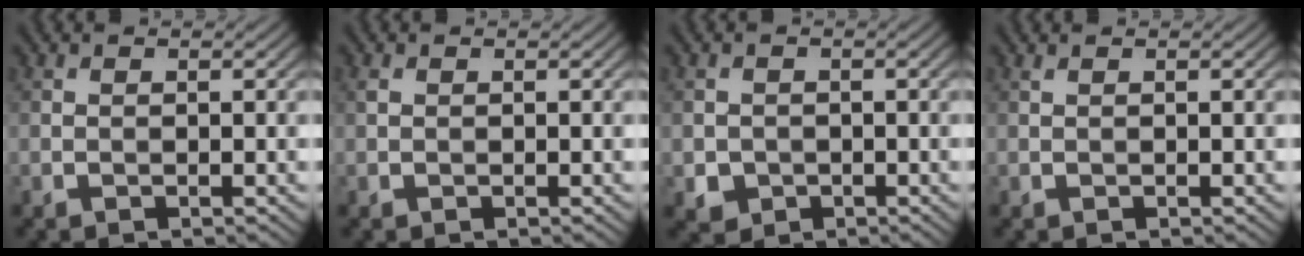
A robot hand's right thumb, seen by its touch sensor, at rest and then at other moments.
{"total": 0.5, "force": [0.2, 0.4, 0.3], "torque": [-0.006, 0.002, 0.001]}
{"total": 2.4, "force": [-0.7, 2.2, 0.6], "torque": [-0.015, -0.009, -0.014]}
{"total": 0.0}